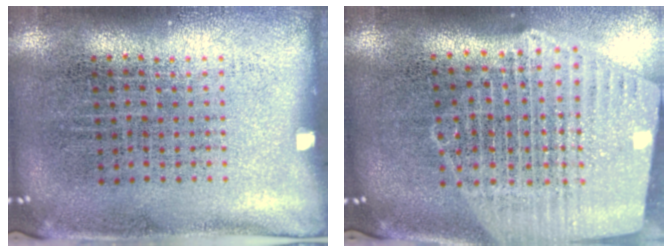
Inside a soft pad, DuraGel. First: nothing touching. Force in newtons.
{"total": 2.6, "press": 2.2, "slide": 1.3}